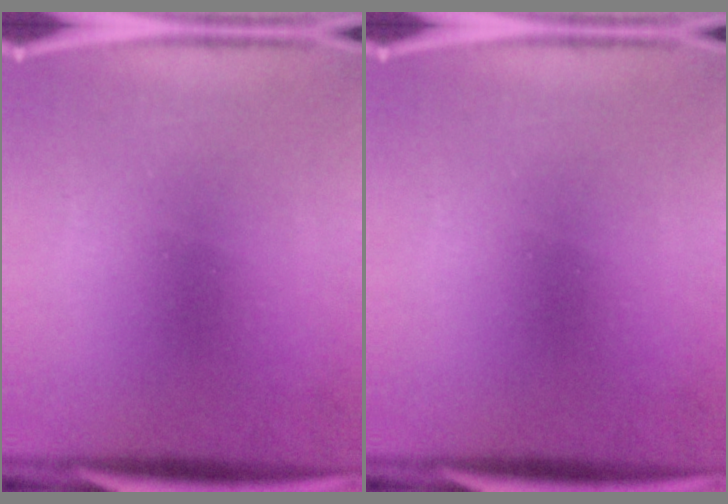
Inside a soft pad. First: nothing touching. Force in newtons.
{"total": 0.0}